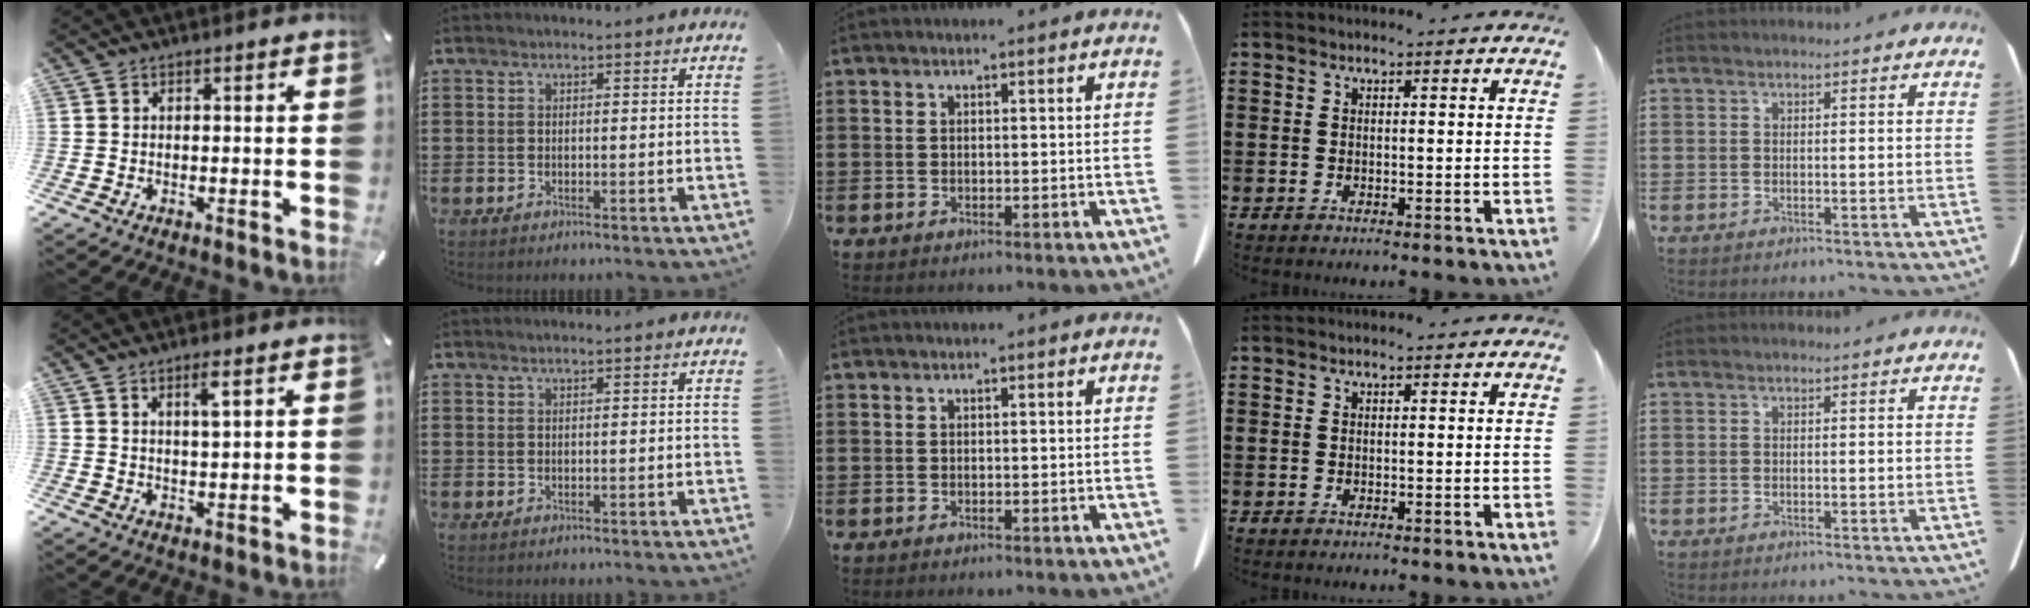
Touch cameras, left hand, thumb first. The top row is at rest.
{"thumb": {"total": 3.5, "force": [1.9, 0.6, 2.9], "torque": [-0.055, -0.001, 0.029]}, "index": {"total": 0.7, "force": [0.6, -0.1, 0.3], "torque": [-0.006, -0.002, 0.011]}}